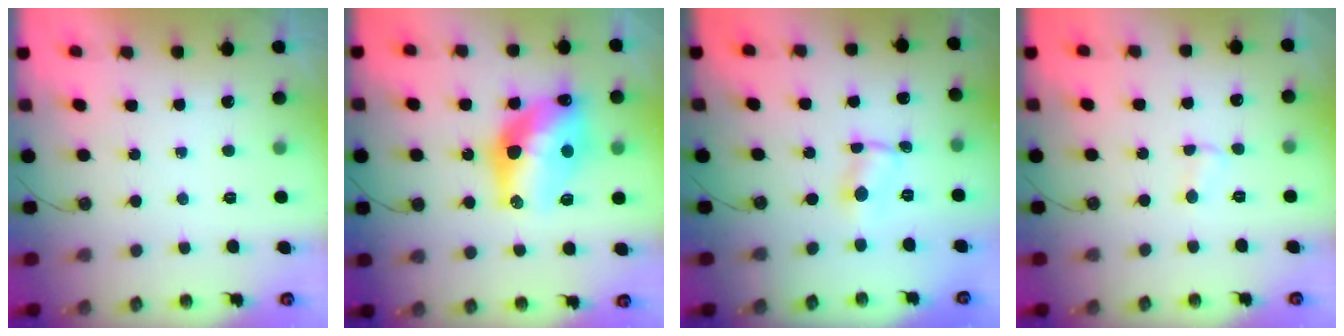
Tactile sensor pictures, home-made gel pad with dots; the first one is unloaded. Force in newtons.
{"total": 16.9, "press": 16.9, "slide": 0.9}
{"total": 0.7, "press": 0.7, "slide": 0.1}
{"total": 2.6, "press": 2.6, "slide": 0.3}